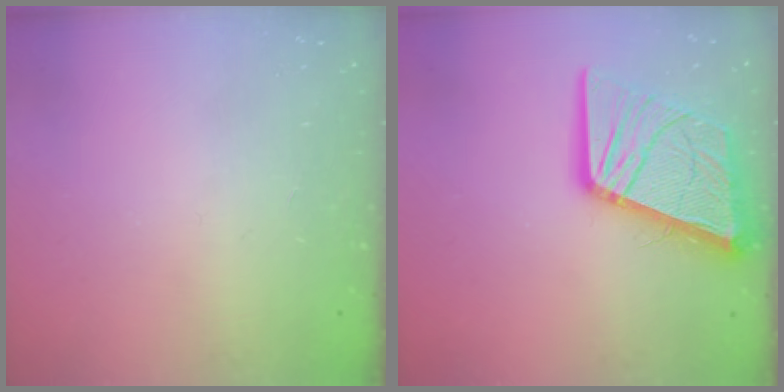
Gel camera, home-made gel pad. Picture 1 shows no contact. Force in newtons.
{"total": 19.1, "press": 19.0, "slide": 2.4}